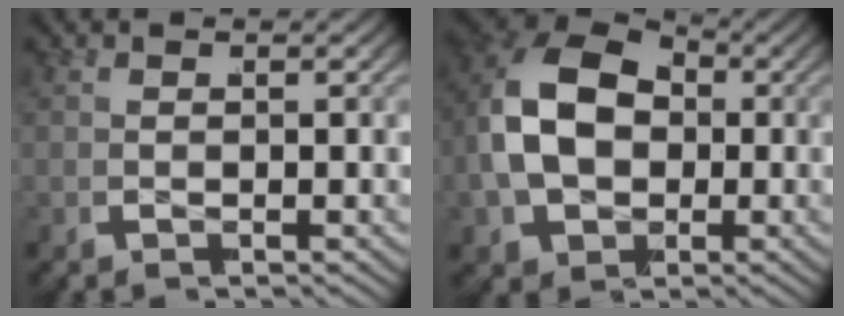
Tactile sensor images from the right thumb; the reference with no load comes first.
{"total": 13.4, "force": [1.7, 10.0, 8.8], "torque": [-0.219, -0.009, 0.033]}